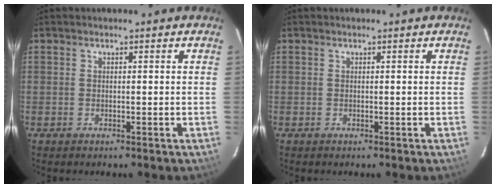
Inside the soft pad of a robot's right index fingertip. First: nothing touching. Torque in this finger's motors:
{"motor_torque": [0.00, 0.00, 0.00, 0.00]}